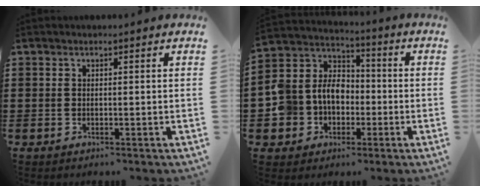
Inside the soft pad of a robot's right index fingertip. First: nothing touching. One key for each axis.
{"total": 8.4, "fx": -1.4, "fy": 7.7, "fz": 3.2, "tx": -0.120, "ty": -0.001, "tz": -0.031}